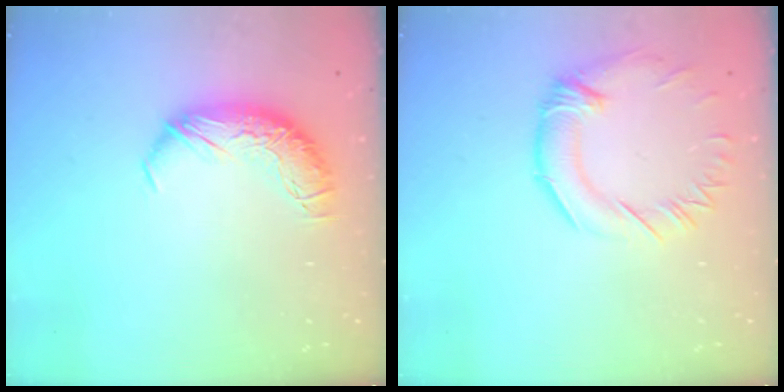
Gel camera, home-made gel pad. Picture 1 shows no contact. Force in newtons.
{"total": 1.3, "press": 0.4, "slide": 1.3}